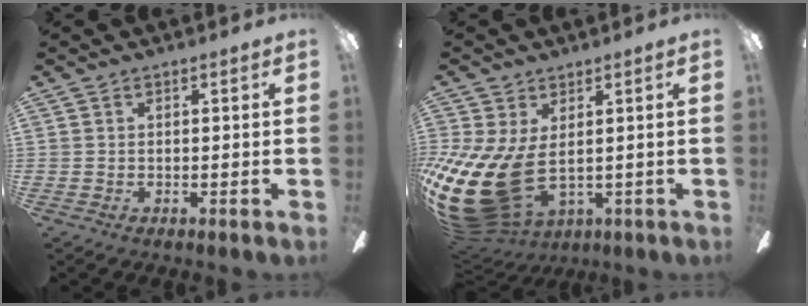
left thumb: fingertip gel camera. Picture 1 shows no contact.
{"total": 17.6, "force": [-2.8, 10.2, 14.0], "torque": [-0.317, -0.012, -0.040]}